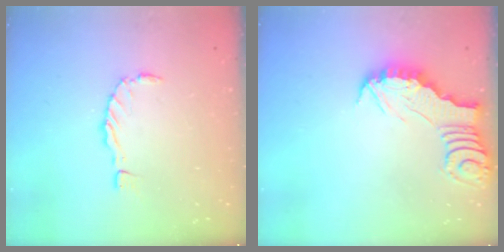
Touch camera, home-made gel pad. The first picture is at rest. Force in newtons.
{"total": 2.6, "press": 2.6, "slide": 0.2}